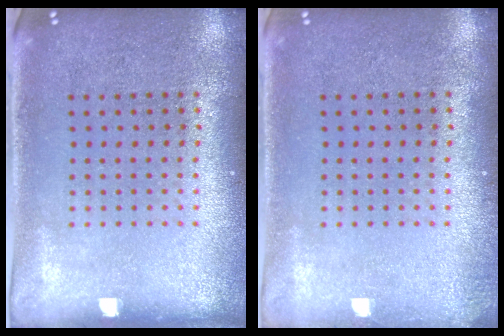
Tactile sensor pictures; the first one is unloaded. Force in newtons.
{"total": 0.7, "press": 0.7, "slide": 0.2}